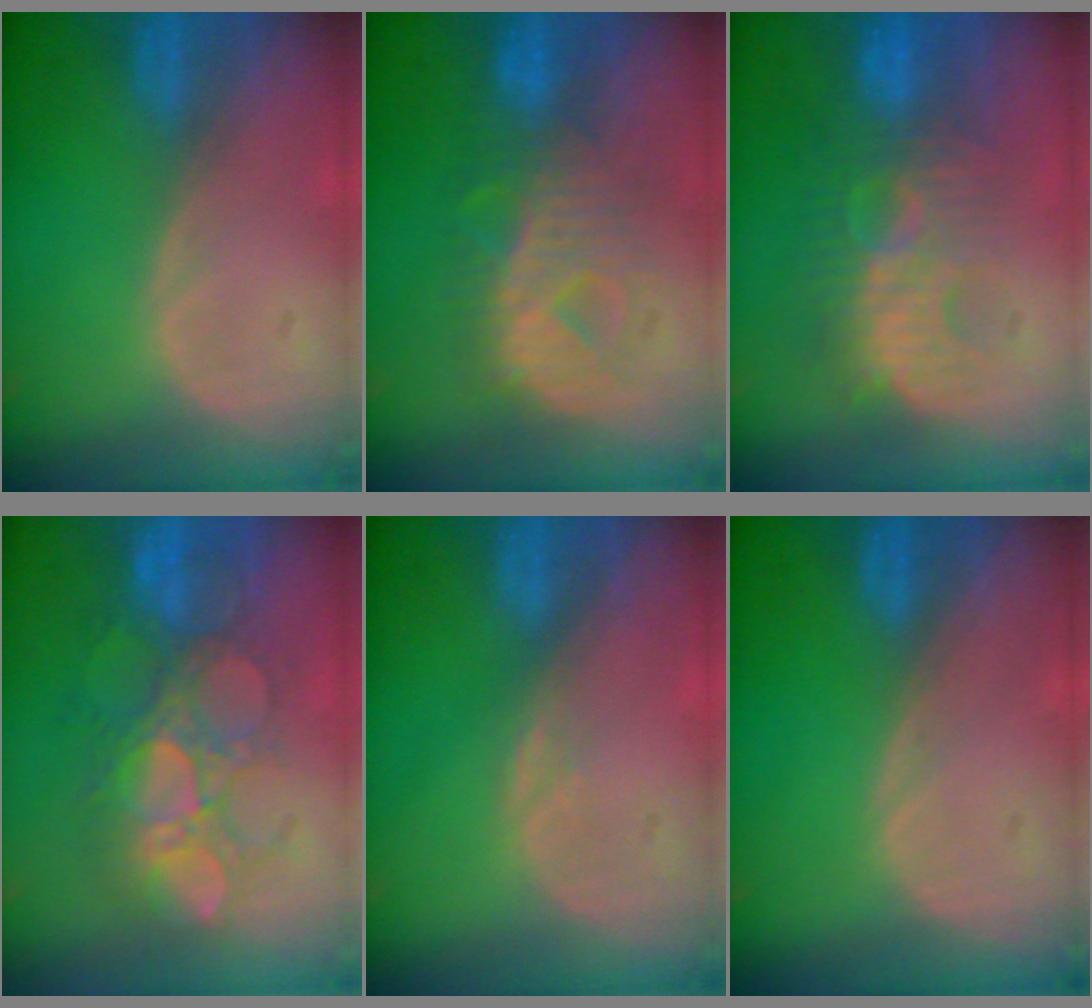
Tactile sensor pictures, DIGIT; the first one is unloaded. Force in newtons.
{"total": 8.4, "press": 8.4, "slide": 0.1}
{"total": 8.9, "press": 8.8, "slide": 1.7}
{"total": 9.6, "press": 9.0, "slide": 3.2}
{"total": 0.9, "press": 0.9, "slide": 0.4}
{"total": 0.0}